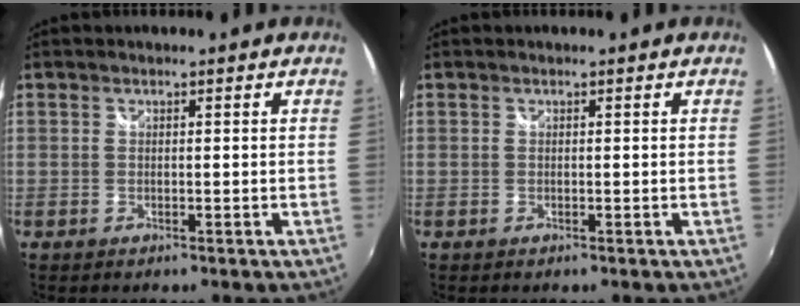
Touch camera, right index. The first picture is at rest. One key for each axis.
{"total": 0.0}